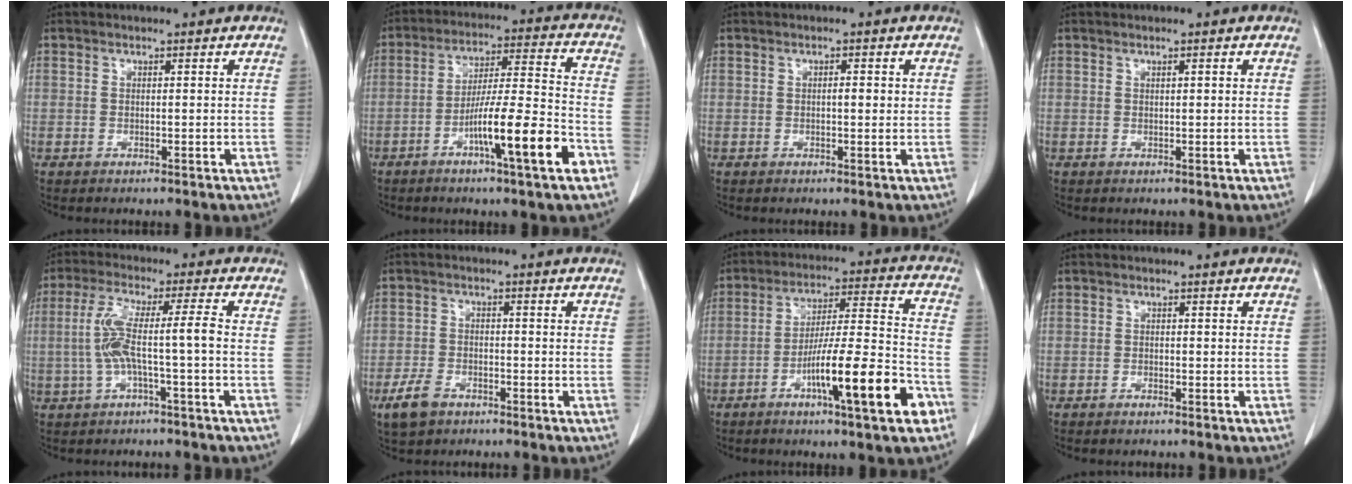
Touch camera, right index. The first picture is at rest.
{"total": 14.0, "force": [-6.3, 0.3, 12.5], "torque": [-0.207, -0.001, -0.104]}
{"total": 1.6, "force": [0.2, 0.5, 1.5], "torque": [-0.024, 0.003, 0.003]}
{"total": 0.7, "force": [0.3, 0.2, 0.6], "torque": [-0.009, 0.001, 0.004]}
{"total": 7.5, "force": [-1.2, 0.1, 7.4], "torque": [-0.154, 0.023, -0.022]}
{"total": 4.9, "force": [-3.1, 3.0, 2.4], "torque": [-0.052, 0.000, -0.053]}
{"total": 16.5, "force": [-7.4, 0.9, 14.7], "torque": [-0.239, -0.001, -0.119]}
{"total": 0.7, "force": [-0.6, 0.3, 0.3], "torque": [-0.005, 0.000, -0.010]}